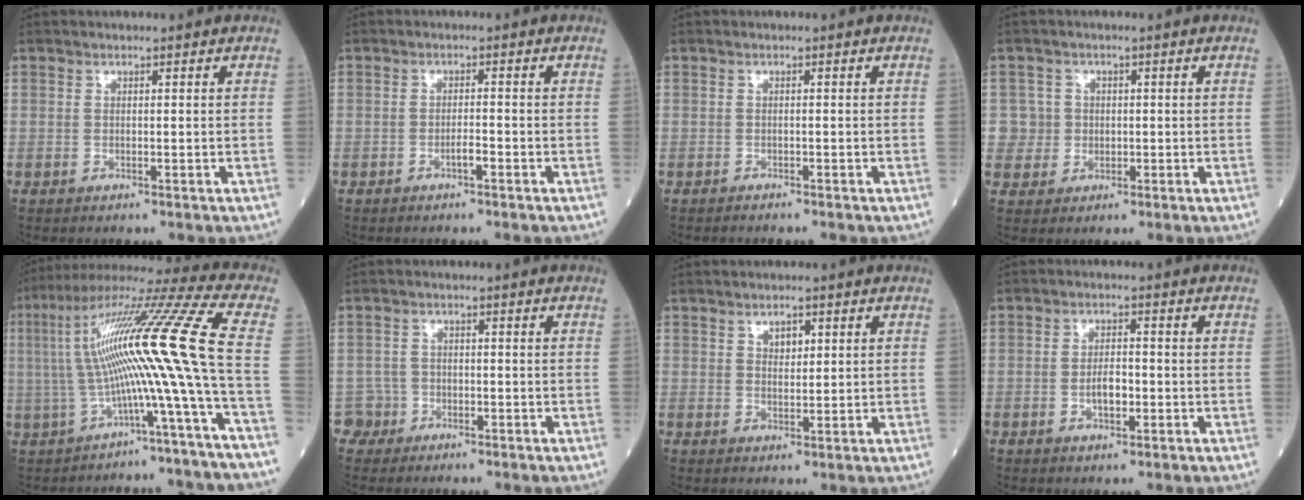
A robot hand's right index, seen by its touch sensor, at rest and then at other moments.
{"total": 1.6, "force": [-0.9, 0.2, 1.3], "torque": [-0.019, 0.003, -0.018]}
{"total": 1.3, "force": [-1.2, 0.1, 0.5], "torque": [-0.009, -0.002, -0.016]}
{"total": 3.7, "force": [0.2, 3.6, -0.2], "torque": [0.020, 0.007, 0.002]}
{"total": 18.2, "force": [-1.8, -1.6, 18.0], "torque": [-0.329, 0.037, -0.041]}
{"total": 2.7, "force": [-1.3, 2.3, -0.7], "torque": [0.020, 0.013, -0.028]}
{"total": 2.3, "force": [1.1, 1.3, 1.6], "torque": [-0.023, 0.000, 0.018]}
{"total": 3.6, "force": [-0.9, 1.5, 3.1], "torque": [-0.053, 0.003, -0.018]}